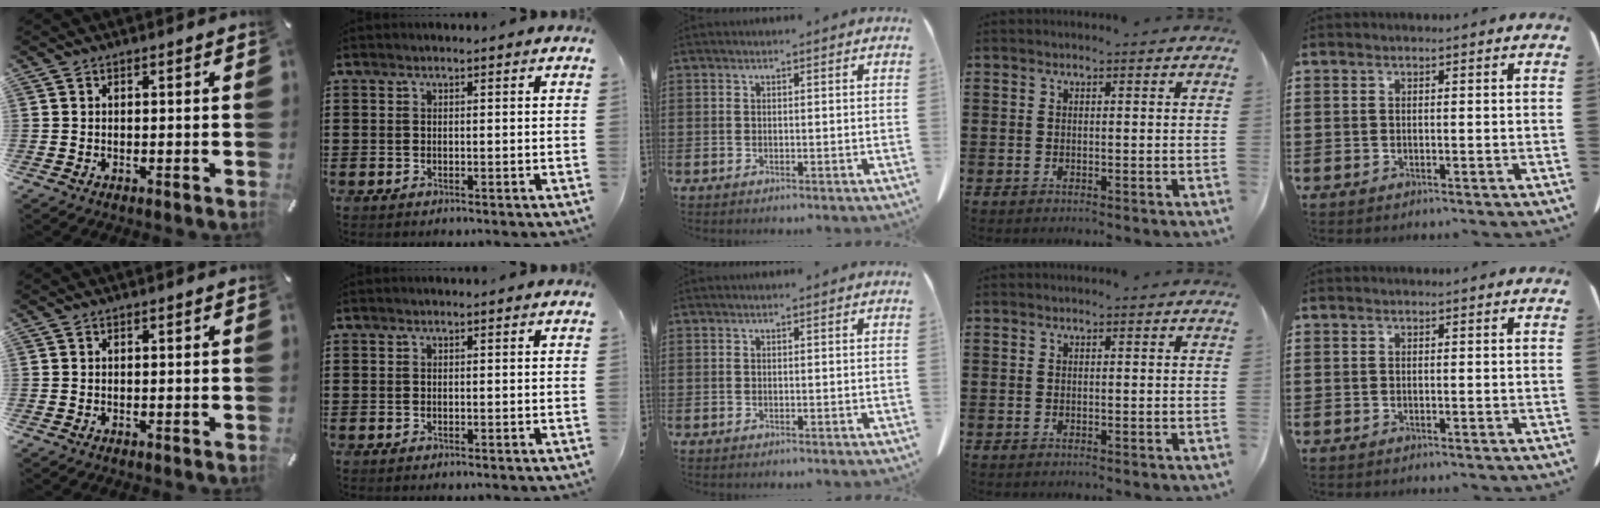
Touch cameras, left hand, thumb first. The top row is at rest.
{}